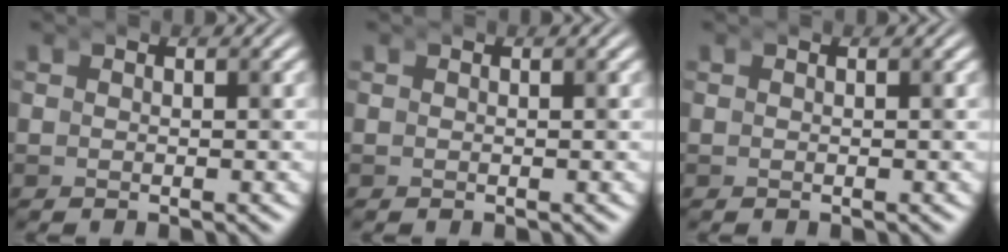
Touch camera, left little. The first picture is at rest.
{"total": 0.0}
{"total": 0.0}